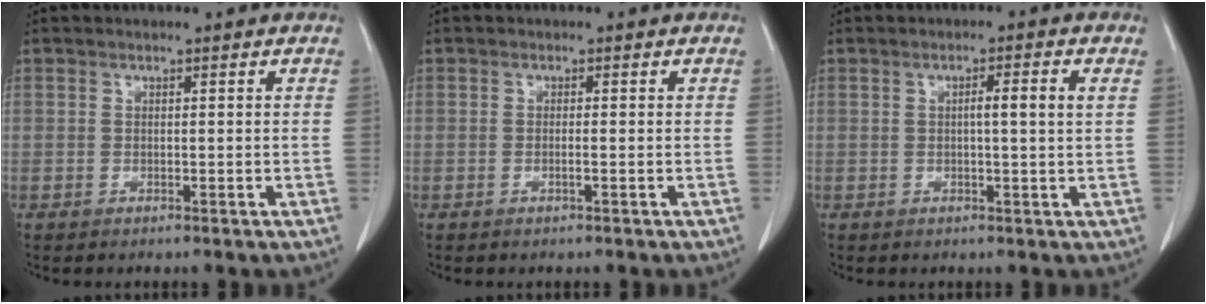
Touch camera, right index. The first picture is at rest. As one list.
[{"total": 0.9, "force": [-0.3, -0.1, 0.8], "torque": [-0.015, 0.000, -0.005]}, {"total": 3.4, "force": [0.6, -0.3, 3.3], "torque": [-0.056, 0.003, 0.008]}]